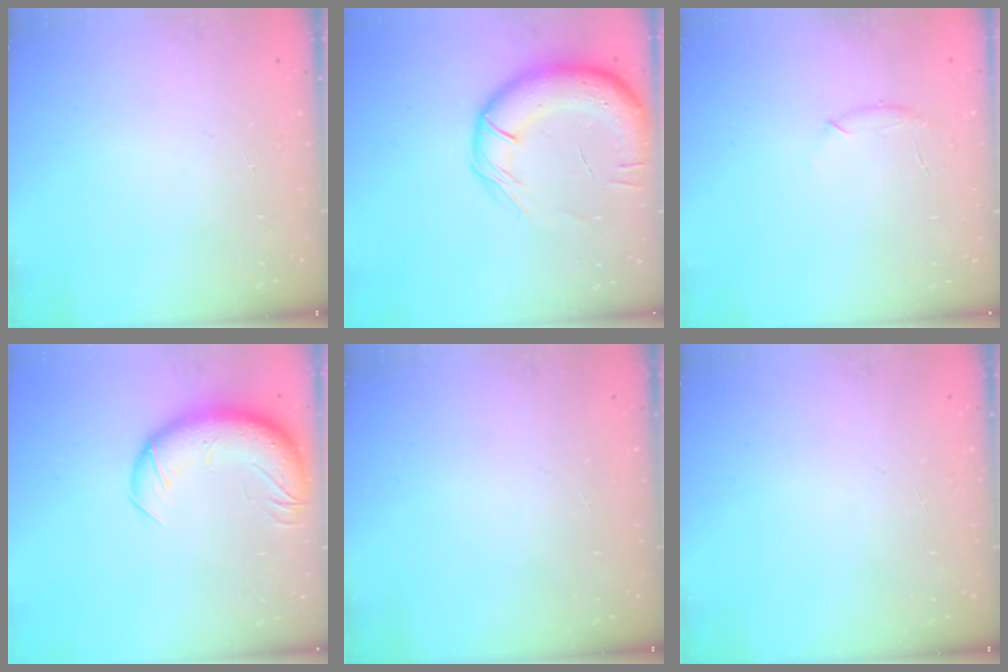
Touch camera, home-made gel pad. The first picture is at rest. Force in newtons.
{"total": 15.4, "press": 14.9, "slide": 4.0}
{"total": 6.9, "press": 6.7, "slide": 1.8}
{"total": 13.3, "press": 12.8, "slide": 3.6}
{"total": 0.0}
{"total": 0.0}